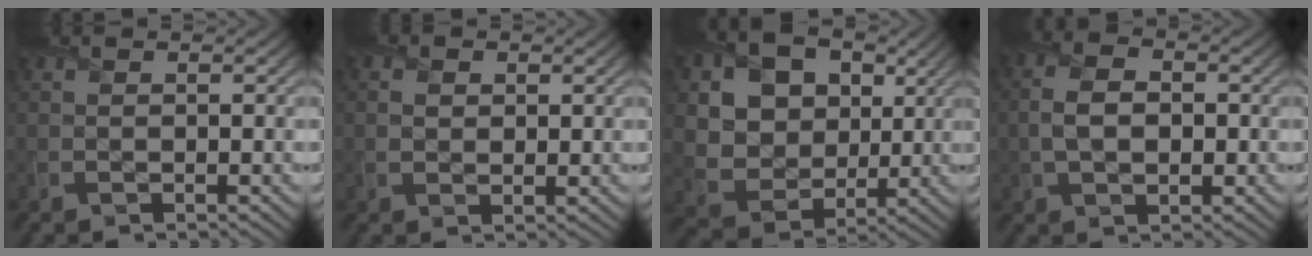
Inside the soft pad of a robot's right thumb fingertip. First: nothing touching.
{"total": 2.1, "force": [0.5, 1.5, 1.3], "torque": [-0.030, -0.002, 0.010]}
{"total": 12.3, "force": [4.3, 9.7, 6.2], "torque": [-0.171, 0.007, 0.098]}
{"total": 5.4, "force": [-0.2, 3.5, 4.1], "torque": [-0.093, -0.006, -0.002]}